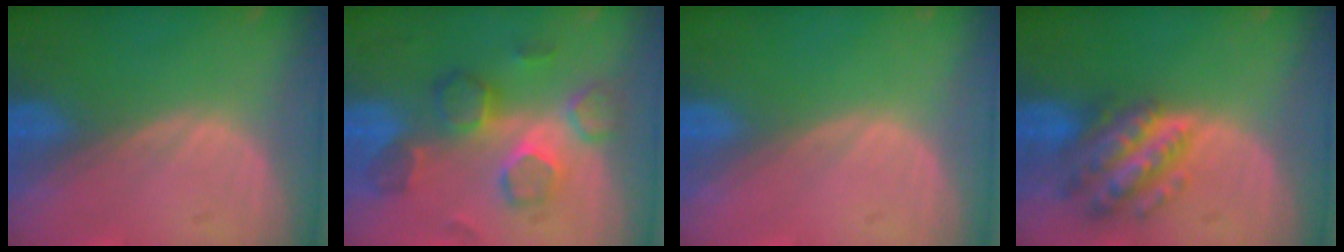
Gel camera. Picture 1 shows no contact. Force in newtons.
{"total": 8.0, "press": 7.8, "slide": 1.8}
{"total": 0.0}
{"total": 7.4, "press": 7.3, "slide": 0.5}